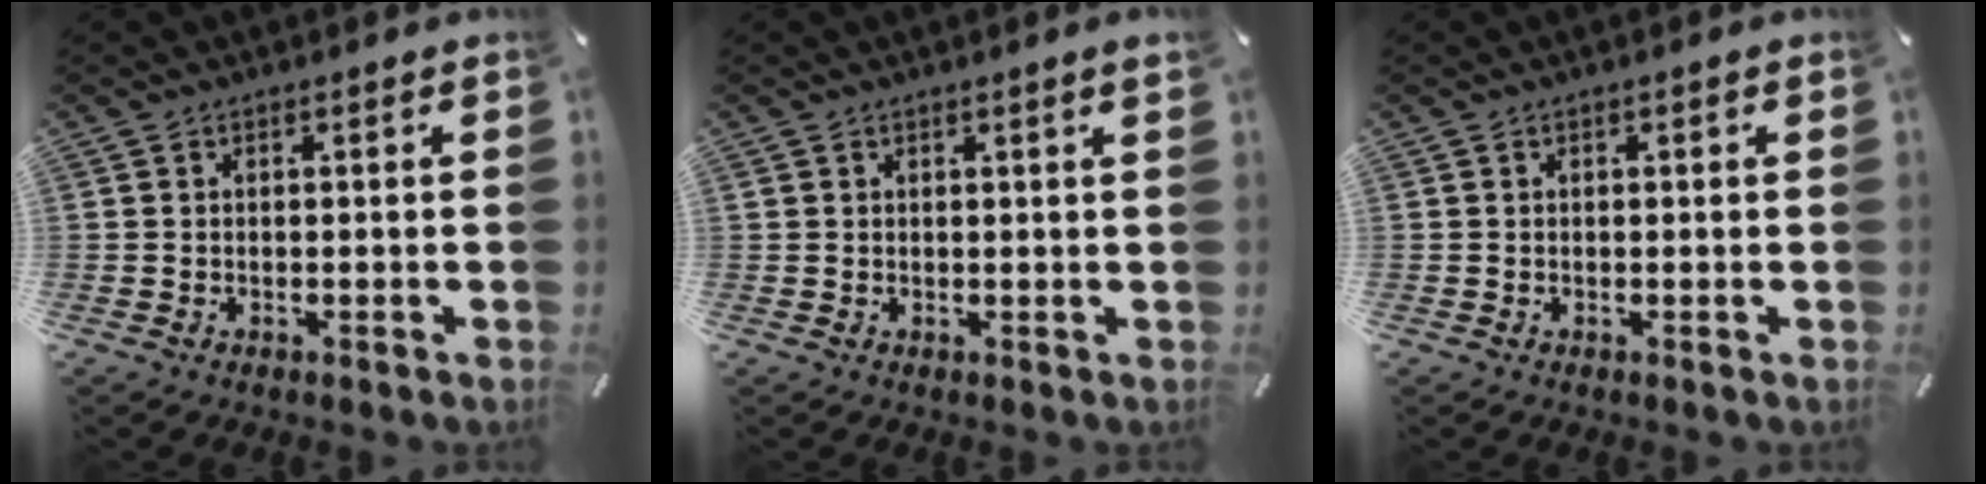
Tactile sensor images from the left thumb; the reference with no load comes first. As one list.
[{"total": 1.2, "force": [0.7, 0.0, 0.9], "torque": [-0.018, -0.001, 0.013]}, {"total": 0.0}]